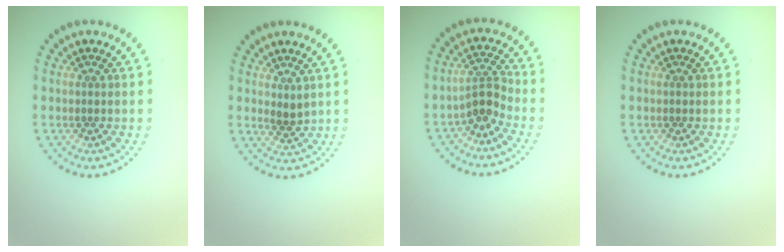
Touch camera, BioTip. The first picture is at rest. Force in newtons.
{"total": 1.2, "press": 0.9, "slide": 0.7}
{"total": 2.5, "press": 1.8, "slide": 1.8}
{"total": 0.0}